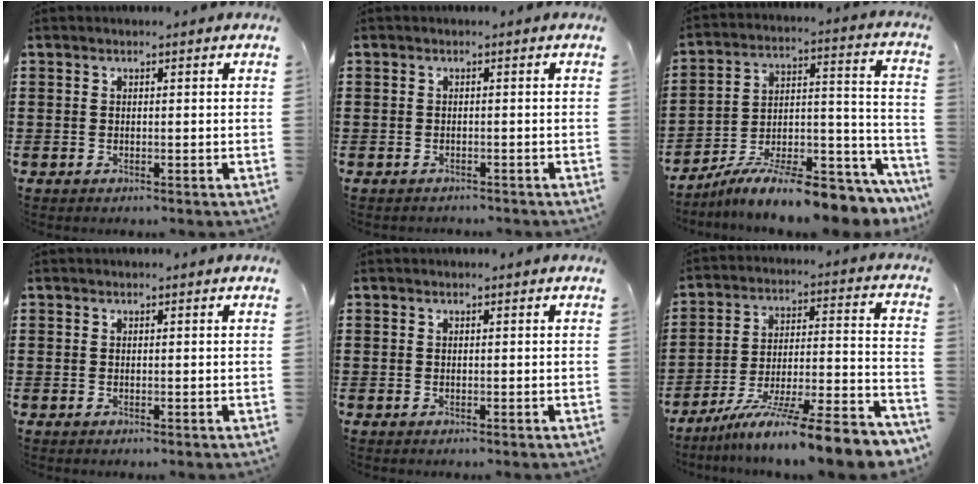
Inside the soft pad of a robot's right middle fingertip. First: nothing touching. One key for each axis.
{"total": 0.9, "fx": -0.8, "fy": 0.3, "fz": -0.2, "tx": 0.003, "ty": 0.004, "tz": -0.019}
{"total": 12.0, "fx": -10.3, "fy": 1.3, "fz": 6.0, "tx": -0.080, "ty": 0.035, "tz": -0.187}
{"total": 0.0}
{"total": 0.0}
{"total": 10.7, "fx": -8.9, "fy": -0.8, "fz": 5.9, "tx": -0.087, "ty": 0.000, "tz": -0.172}